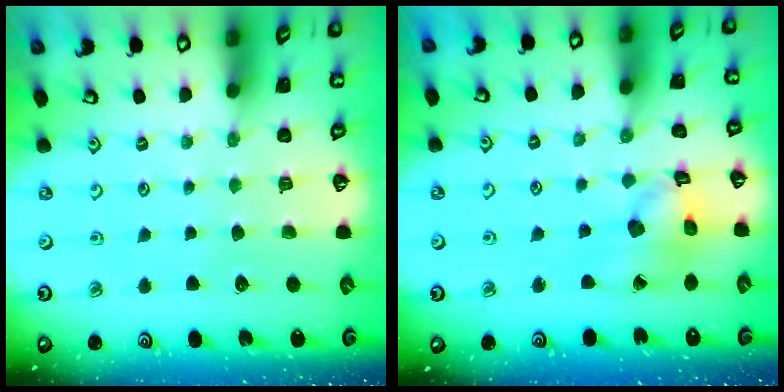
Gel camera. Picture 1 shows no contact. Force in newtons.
{"total": 11.7, "press": 11.6, "slide": 1.6}